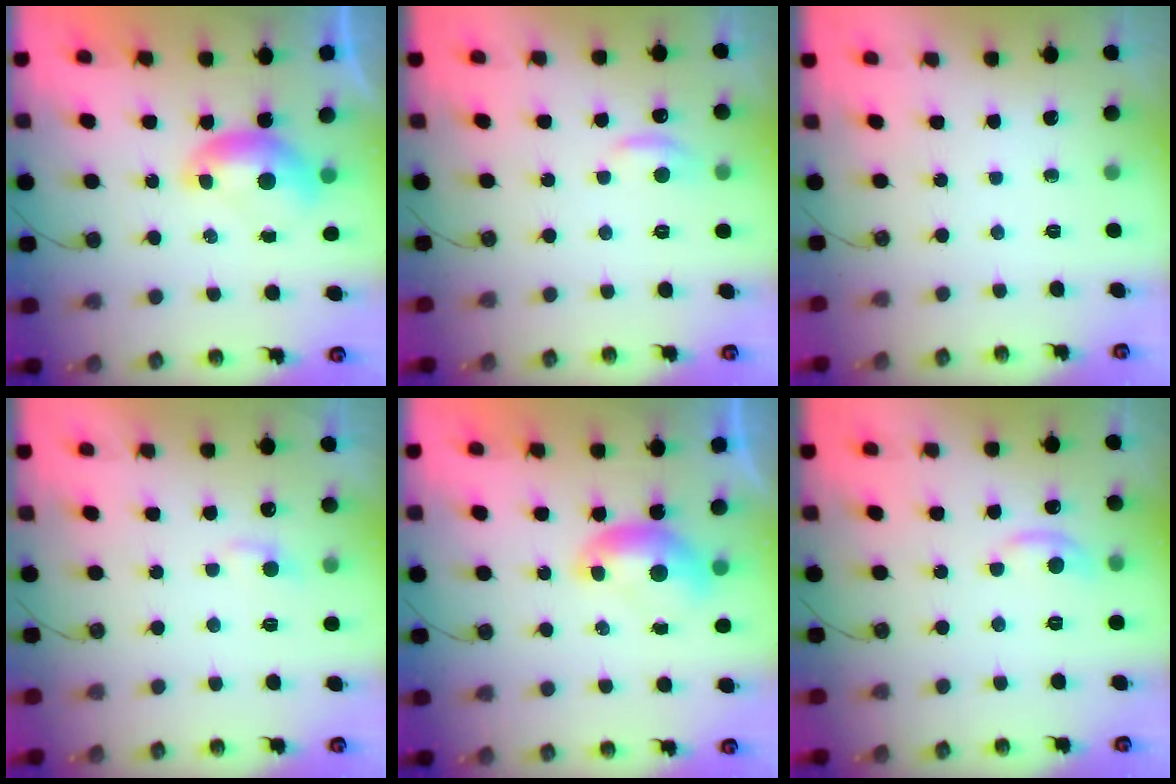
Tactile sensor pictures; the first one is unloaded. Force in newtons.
{"total": 0.7, "press": 0.0, "slide": 0.7}
{"total": 0.0}
{"total": 1.8, "press": 1.7, "slide": 0.5}
{"total": 0.0}
{"total": 0.7, "press": 0.1, "slide": 0.7}